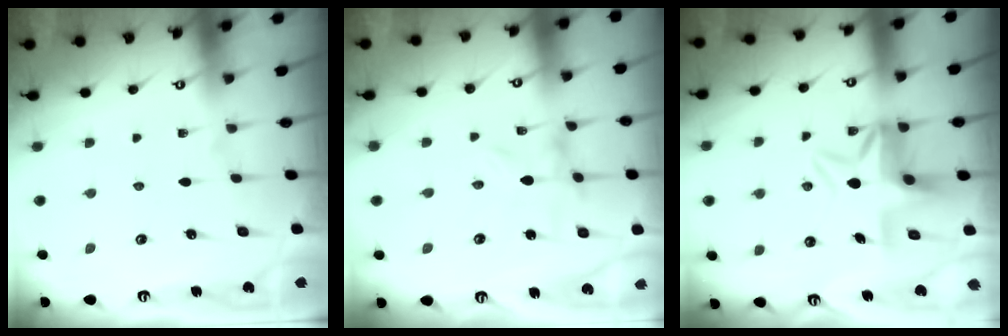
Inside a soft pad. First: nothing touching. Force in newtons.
{"total": 0.0}
{"total": 6.7, "press": 6.3, "slide": 2.3}